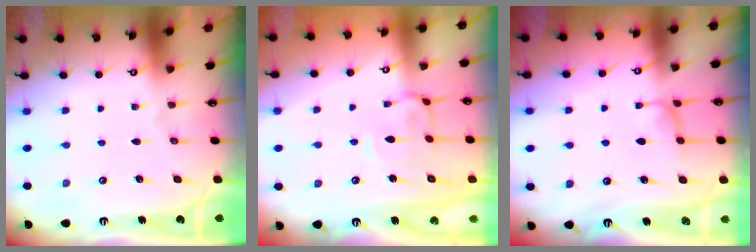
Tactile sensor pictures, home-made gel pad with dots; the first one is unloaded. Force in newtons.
{"total": 1.5, "press": 1.3, "slide": 0.7}
{"total": 0.6, "press": 0.3, "slide": 0.5}